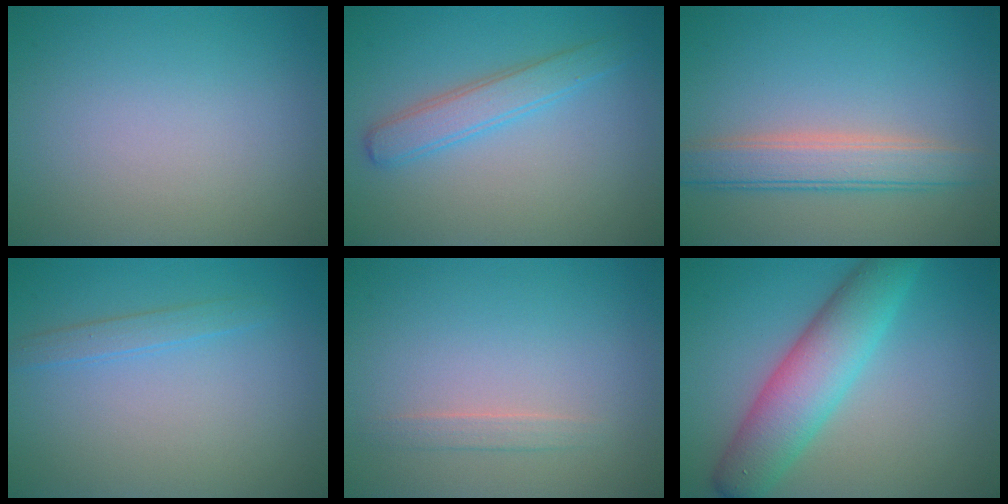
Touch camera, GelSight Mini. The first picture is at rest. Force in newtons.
{"total": 2.8, "press": 2.8, "slide": 0.1}
{"total": 4.0, "press": 4.0, "slide": 0.2}
{"total": 1.3, "press": 1.3, "slide": 0.1}
{"total": 1.1, "press": 1.1, "slide": 0.2}
{"total": 6.5, "press": 6.5, "slide": 0.3}